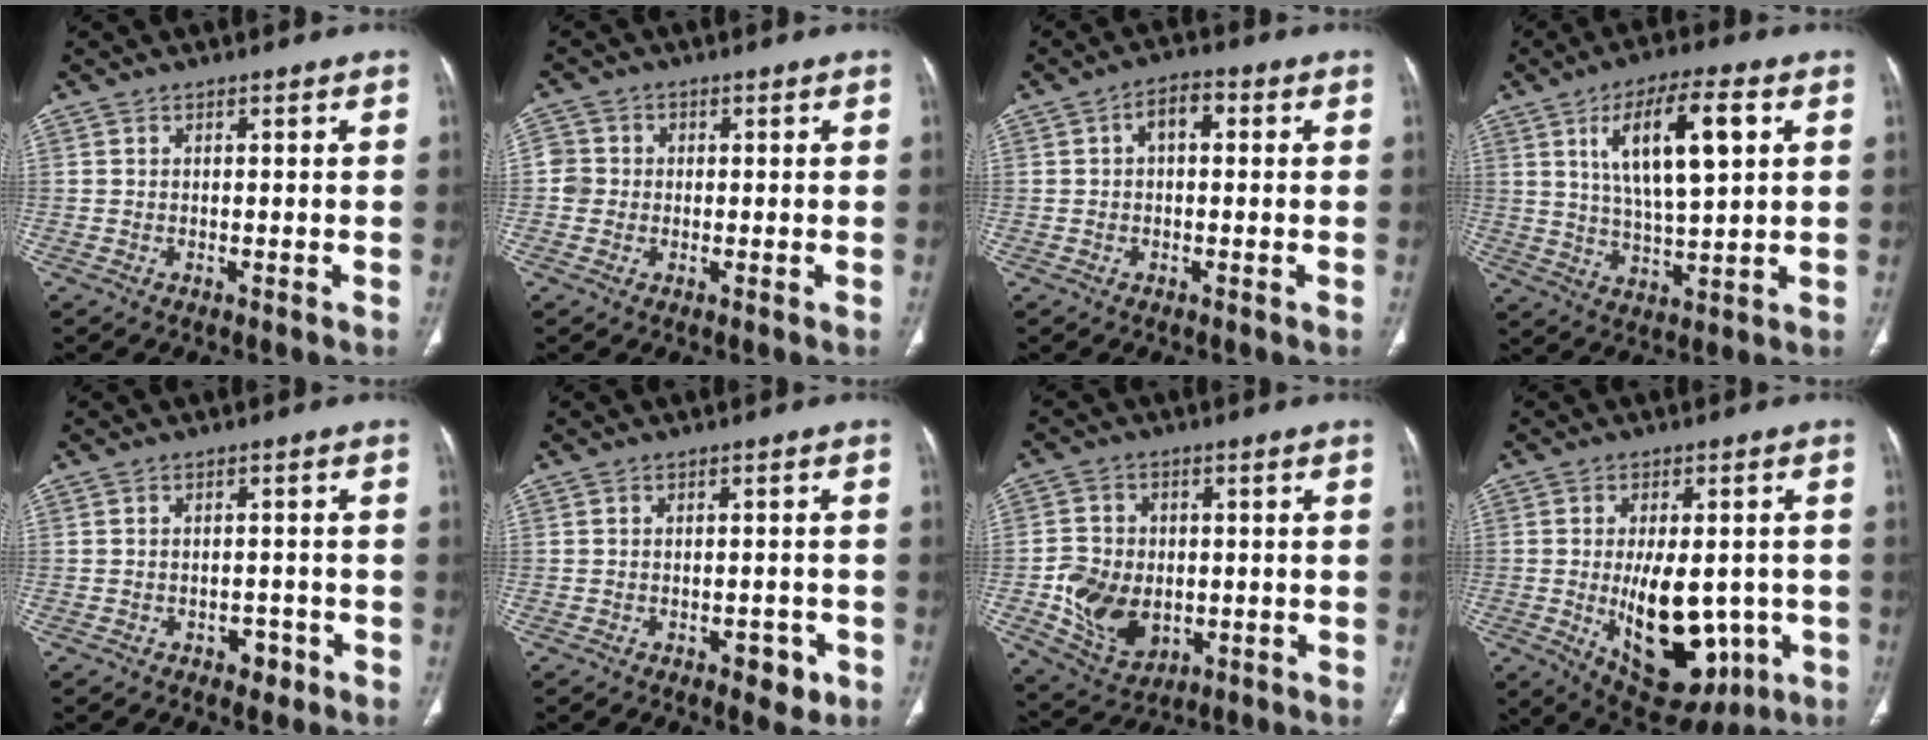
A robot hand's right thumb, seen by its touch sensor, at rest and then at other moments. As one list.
[{"total": 3.4, "force": [-0.2, 3.3, 0.7], "torque": [0.009, 0.009, -0.010]}, {"total": 4.3, "force": [0.7, 2.5, 3.4], "torque": [-0.043, 0.016, 0.003]}, {"total": 14.2, "force": [4.7, 4.5, 12.7], "torque": [-0.213, -0.006, 0.083]}, {"total": 2.6, "force": [-1.5, 1.8, 1.2], "torque": [-0.001, 0.010, -0.016]}, {"total": 3.7, "force": [-1.8, 2.1, 2.4], "torque": [-0.015, 0.008, -0.019]}, {"total": 11.6, "force": [-2.0, 8.9, 7.2], "torque": [-0.101, 0.002, -0.021]}, {"total": 17.8, "force": [-3.4, 9.7, 14.6], "torque": [-0.194, -0.008, -0.018]}]